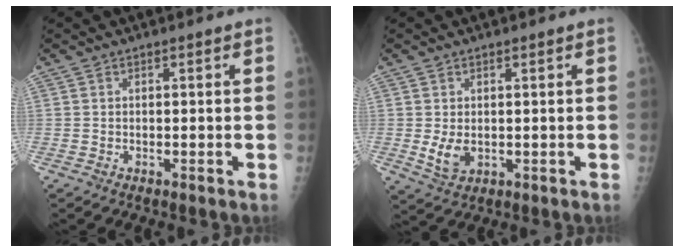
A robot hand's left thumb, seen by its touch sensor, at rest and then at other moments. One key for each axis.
{"total": 4.0, "fx": 0.0, "fy": 2.7, "fz": 2.9, "tx": -0.046, "ty": -0.010, "tz": 0.009}